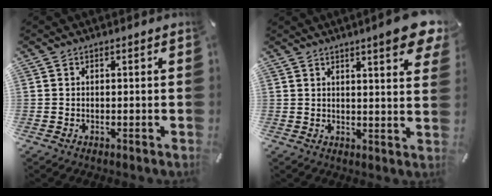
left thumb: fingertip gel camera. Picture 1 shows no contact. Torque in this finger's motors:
{"motor_torque": [2.63, 1.74, 1.71, -1.06, 0.12]}